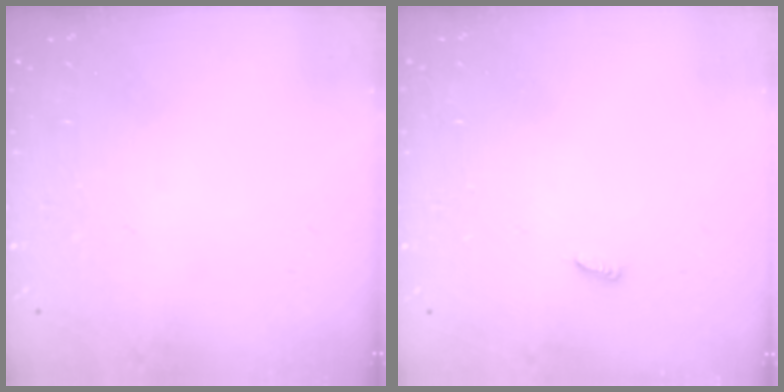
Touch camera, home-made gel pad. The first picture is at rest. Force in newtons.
{"total": 3.2, "press": 3.2, "slide": 0.5}